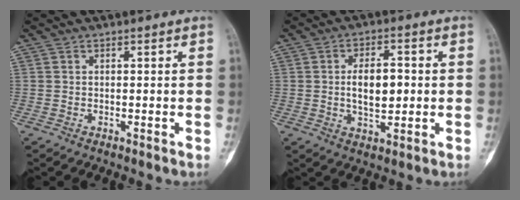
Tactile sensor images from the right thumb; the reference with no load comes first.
{"total": 8.2, "force": [0.3, 4.2, 7.0], "torque": [-0.105, 0.001, 0.005]}